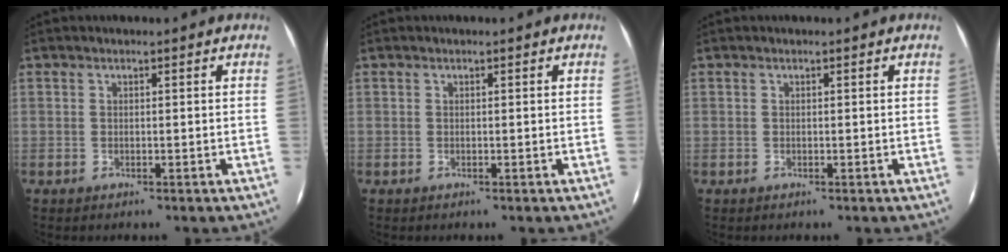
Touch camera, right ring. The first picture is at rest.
{"total": 0.0}
{"total": 0.0}